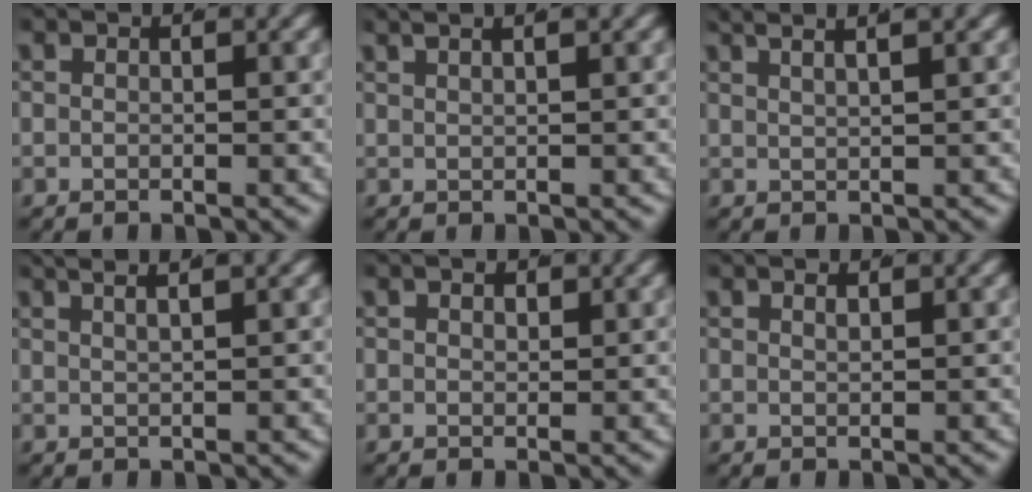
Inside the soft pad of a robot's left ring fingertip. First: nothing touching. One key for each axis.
{"total": 3.2, "fx": 2.5, "fy": 0.5, "fz": 2.0, "tx": -0.020, "ty": 0.013, "tz": 0.040}
{"total": 4.6, "fx": 3.5, "fy": 0.8, "fz": 2.9, "tx": -0.036, "ty": 0.011, "tz": 0.057}
{"total": 4.0, "fx": 2.9, "fy": 0.8, "fz": 2.6, "tx": -0.028, "ty": 0.012, "tz": 0.046}
{"total": 0.8, "fx": 0.4, "fy": 0.4, "fz": 0.5, "tx": -0.007, "ty": -0.012, "tz": 0.014}
{"total": 0.7, "fx": 0.4, "fy": -0.3, "fz": 0.4, "tx": -0.004, "ty": -0.008, "tz": 0.014}